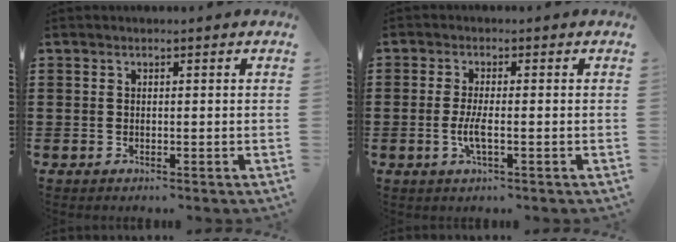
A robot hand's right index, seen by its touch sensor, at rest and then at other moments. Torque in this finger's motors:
{"motor_torque": [2.14, 0.00, 0.32, 0.08]}